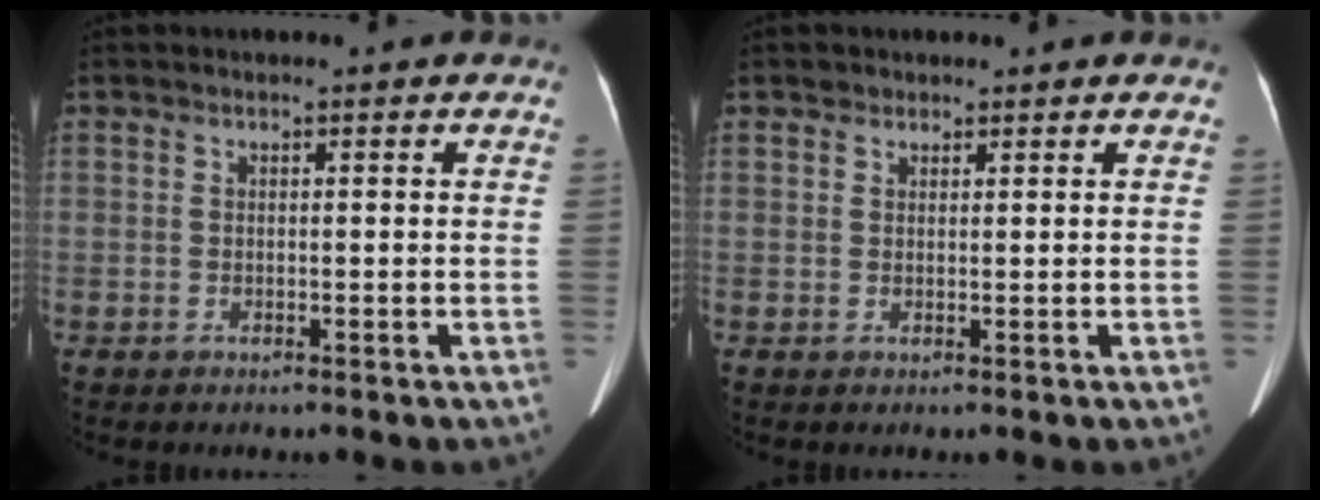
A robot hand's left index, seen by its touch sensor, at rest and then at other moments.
{"total": 0.6, "force": [0.3, 0.5, -0.1], "torque": [0.002, -0.005, 0.008]}